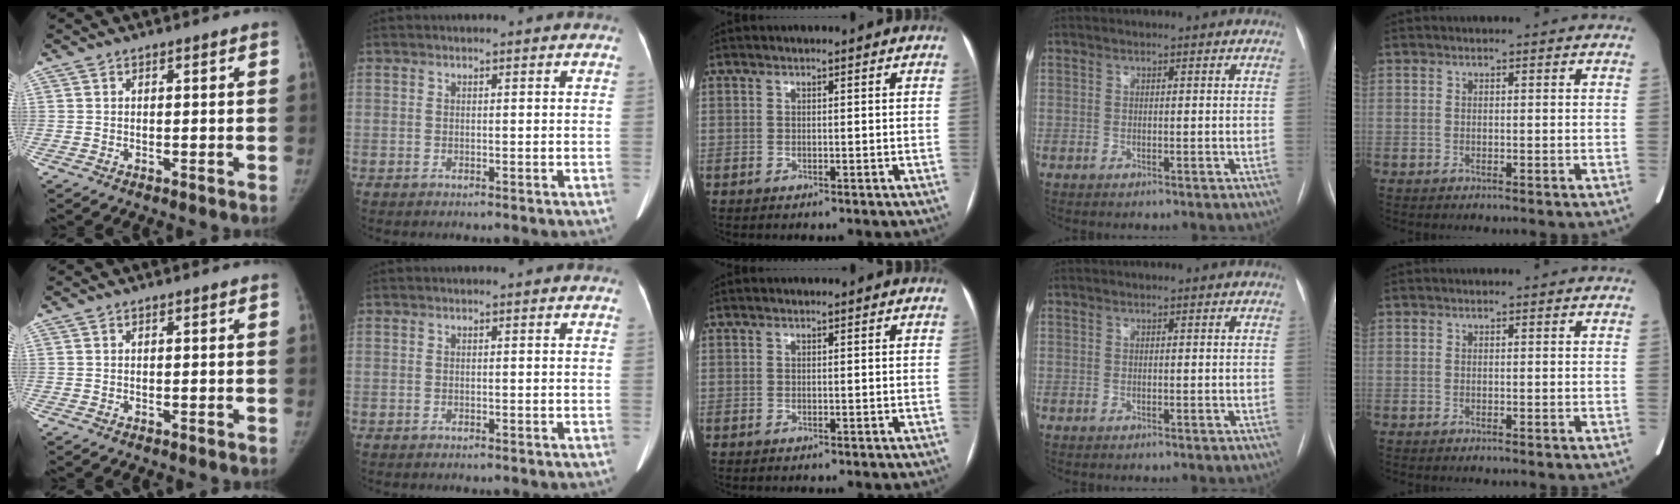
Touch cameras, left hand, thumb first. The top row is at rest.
{}